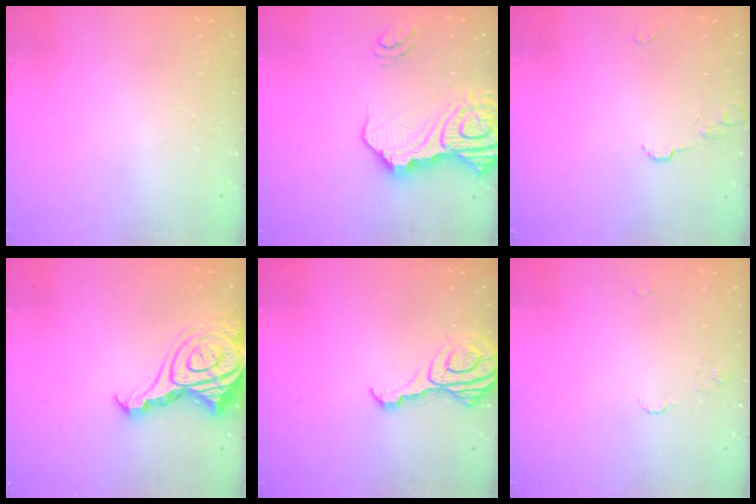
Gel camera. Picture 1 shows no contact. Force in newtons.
{"total": 22.2, "press": 22.0, "slide": 2.6}
{"total": 5.4, "press": 5.4, "slide": 0.4}
{"total": 16.4, "press": 16.3, "slide": 1.9}
{"total": 11.3, "press": 11.2, "slide": 1.3}
{"total": 5.7, "press": 5.6, "slide": 0.6}